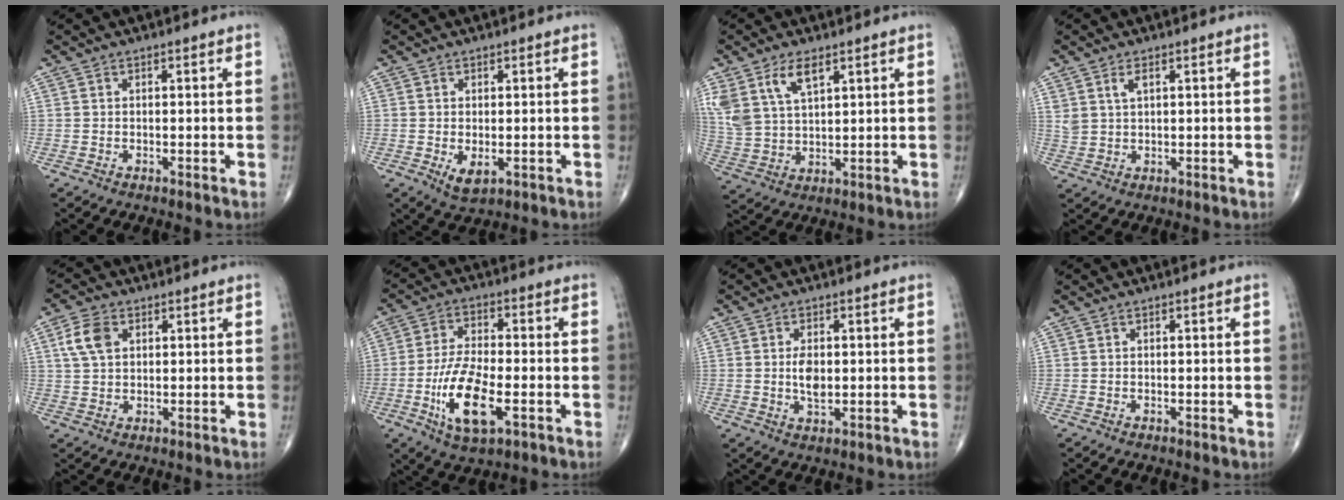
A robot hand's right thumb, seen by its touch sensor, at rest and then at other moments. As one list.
[{"total": 3.4, "force": [-0.7, 1.8, 2.8], "torque": [-0.042, -0.008, -0.002]}, {"total": 10.0, "force": [5.6, 4.9, 6.7], "torque": [-0.140, -0.014, 0.120]}, {"total": 3.2, "force": [1.6, 1.5, 2.3], "torque": [-0.045, -0.005, 0.038]}, {"total": 6.1, "force": [2.0, 4.0, 4.1], "torque": [-0.077, 0.002, 0.038]}, {"total": 12.5, "force": [-4.0, 5.0, 10.8], "torque": [-0.206, 0.006, -0.071]}, {"total": 4.2, "force": [0.2, 2.2, 3.5], "torque": [-0.063, -0.007, 0.006]}, {"total": 0.0}]